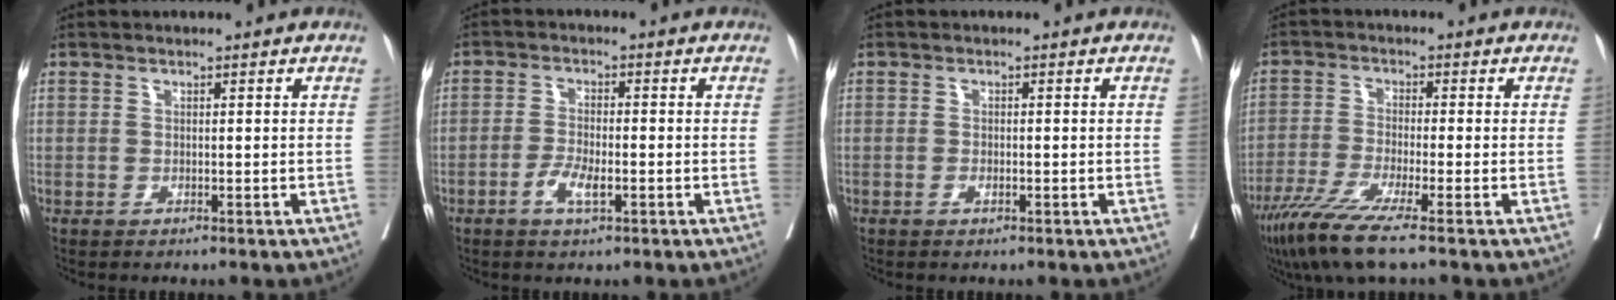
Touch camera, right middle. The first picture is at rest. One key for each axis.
{"total": 4.0, "fx": -1.8, "fy": 1.0, "fz": 3.4, "tx": -0.065, "ty": 0.001, "tz": -0.032}
{"total": 0.8, "fx": -0.4, "fy": 0.2, "fz": 0.7, "tx": -0.013, "ty": 0.001, "tz": -0.006}
{"total": 8.4, "fx": -5.8, "fy": -0.4, "fz": 6.1, "tx": -0.113, "ty": -0.025, "tz": -0.107}